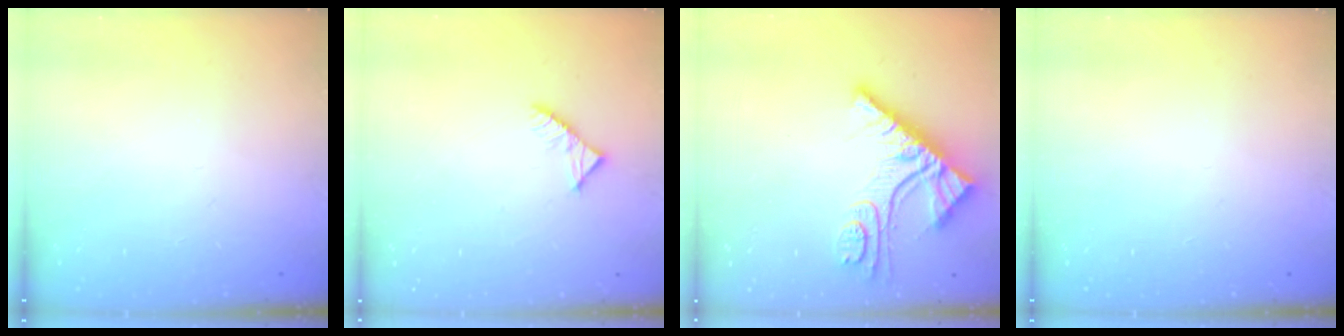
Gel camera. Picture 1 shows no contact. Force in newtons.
{"total": 3.3, "press": 3.2, "slide": 0.4}
{"total": 11.8, "press": 11.7, "slide": 0.9}
{"total": 0.0}